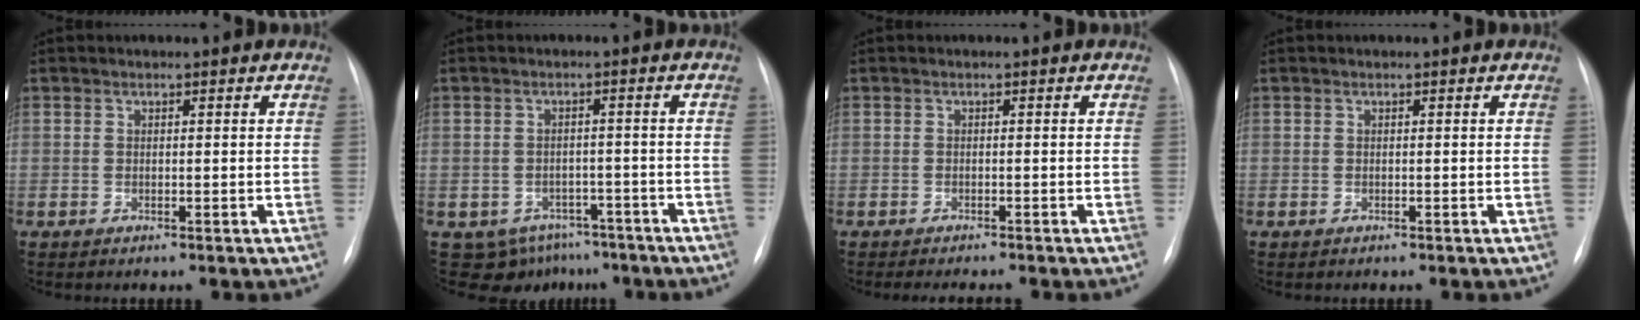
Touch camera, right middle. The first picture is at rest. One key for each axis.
{"total": 7.9, "fx": -5.5, "fy": 5.6, "fz": 1.2, "tx": -0.009, "ty": 0.012, "tz": -0.060}
{"total": 3.8, "fx": -3.4, "fy": 0.5, "fz": 1.4, "tx": -0.012, "ty": -0.004, "tz": -0.042}
{"total": 0.0}